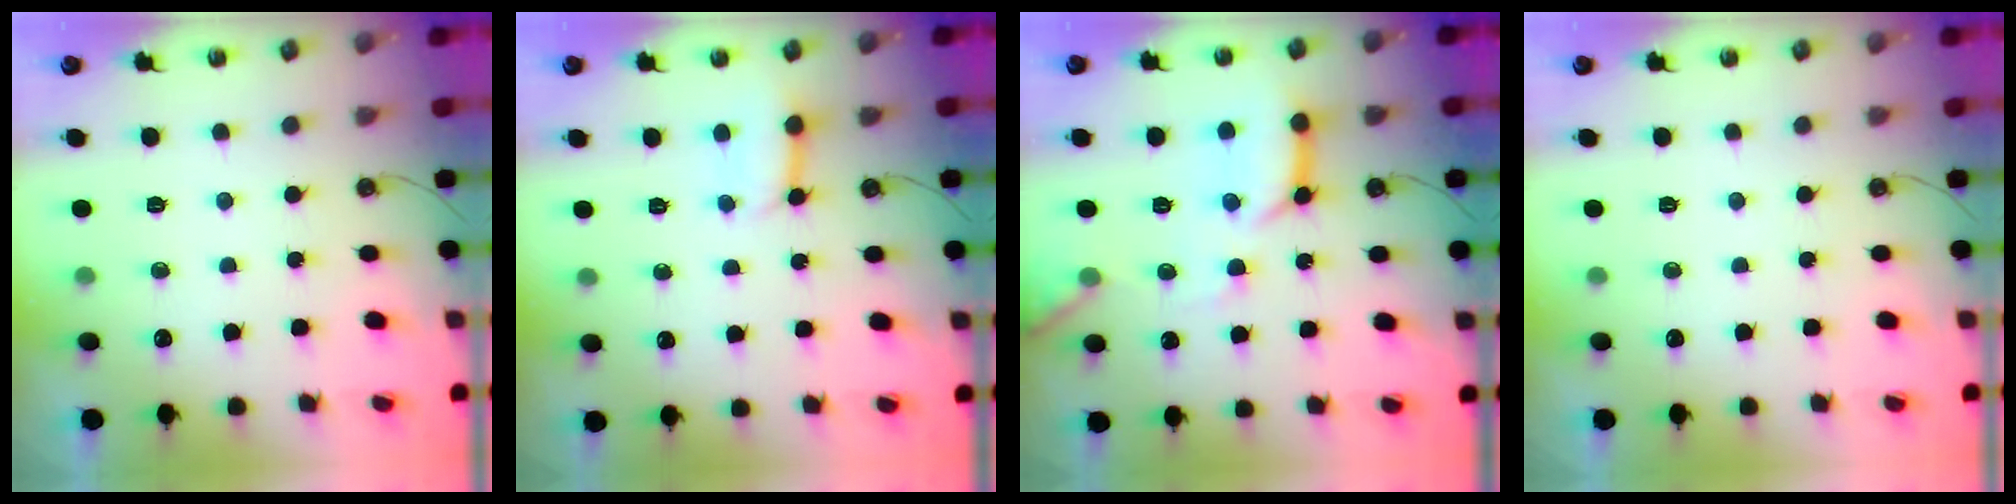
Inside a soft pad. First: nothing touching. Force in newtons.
{"total": 4.5, "press": 4.5, "slide": 0.6}
{"total": 13.5, "press": 13.4, "slide": 1.3}
{"total": 0.0}